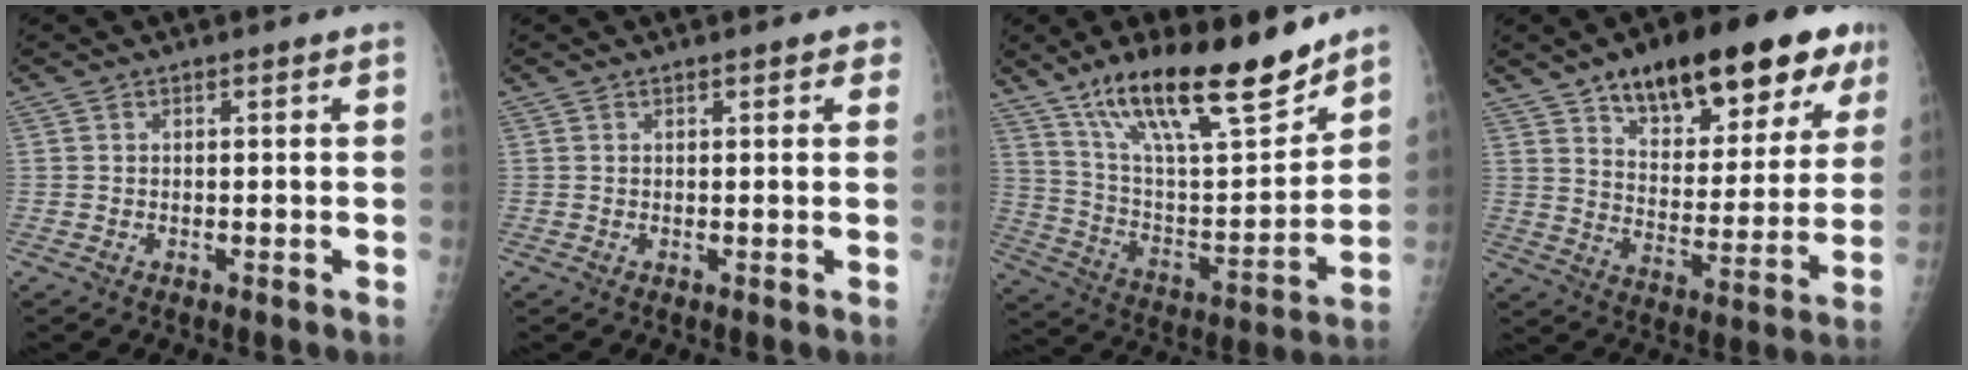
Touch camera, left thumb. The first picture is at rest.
{"total": 1.7, "force": [0.9, 0.7, 1.2], "torque": [-0.005, 0.000, 0.009]}
{"total": 23.0, "force": [16.5, 6.1, 14.8], "torque": [-0.219, -0.074, 0.290]}
{"total": 23.7, "force": [13.8, 9.8, 16.7], "torque": [-0.199, -0.030, 0.208]}